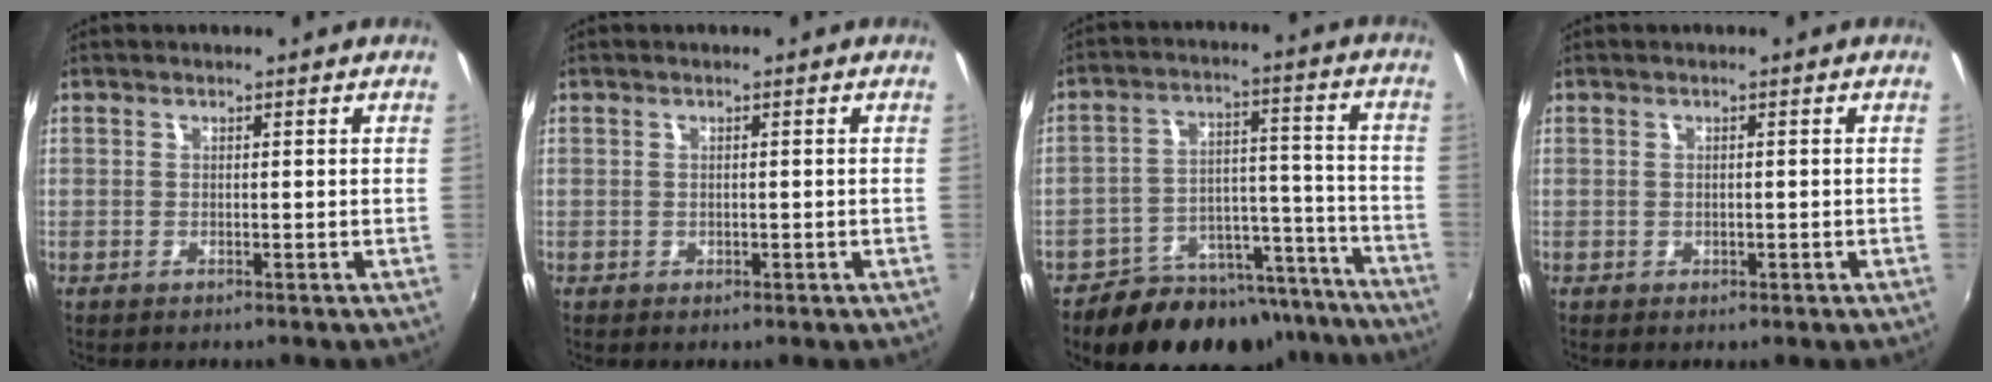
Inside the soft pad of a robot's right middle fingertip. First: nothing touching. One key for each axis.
{"total": 0.6, "fx": -0.3, "fy": 0.5, "fz": 0.2, "tx": 0.001, "ty": -0.003, "tz": -0.004}
{"total": 20.3, "fx": -16.8, "fy": 9.7, "fz": 6.1, "tx": -0.102, "ty": 0.056, "tz": -0.212}
{"total": 0.8, "fx": -0.3, "fy": 0.7, "fz": 0.3, "tx": -0.002, "ty": -0.003, "tz": -0.005}